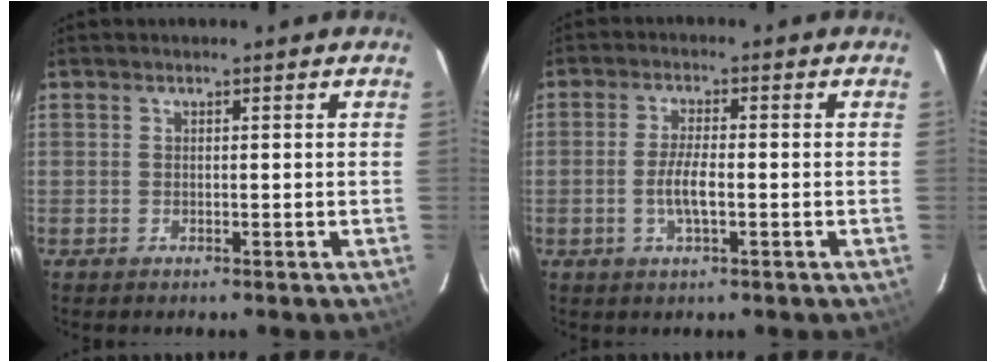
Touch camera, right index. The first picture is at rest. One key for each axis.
{"total": 4.5, "fx": -1.2, "fy": 1.0, "fz": 4.2, "tx": -0.085, "ty": -0.003, "tz": -0.022}